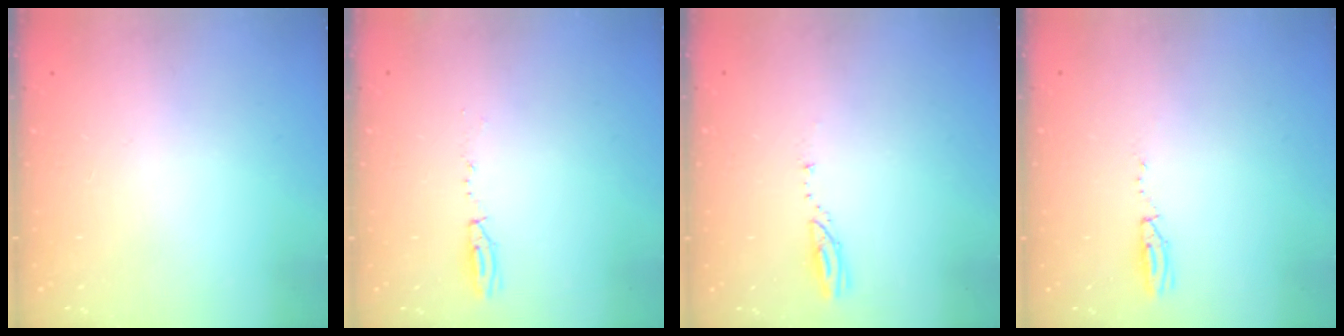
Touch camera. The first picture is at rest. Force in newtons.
{"total": 3.9, "press": 3.8, "slide": 0.9}
{"total": 3.1, "press": 3.1, "slide": 0.2}
{"total": 3.5, "press": 2.8, "slide": 2.1}